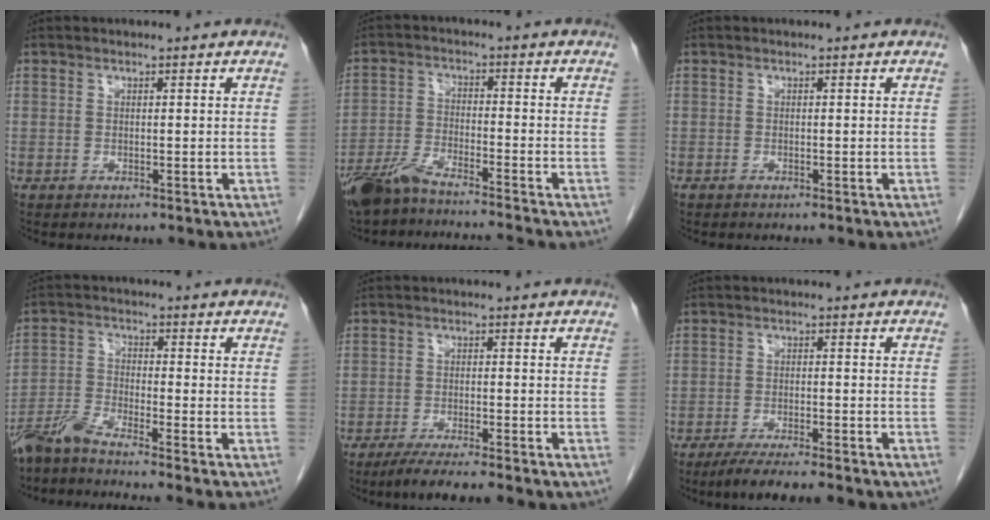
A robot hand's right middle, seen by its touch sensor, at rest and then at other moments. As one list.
[{"total": 9.8, "force": [-8.8, -0.4, 4.2], "torque": [-0.076, -0.013, -0.155]}, {"total": 0.0}, {"total": 5.6, "force": [-5.1, -1.6, 1.8], "torque": [-0.047, -0.018, -0.101]}, {"total": 6.5, "force": [-5.0, 0.0, 4.1], "torque": [-0.064, -0.015, -0.078]}, {"total": 7.9, "force": [-6.2, 0.7, 4.7], "torque": [-0.070, -0.015, -0.092]}]